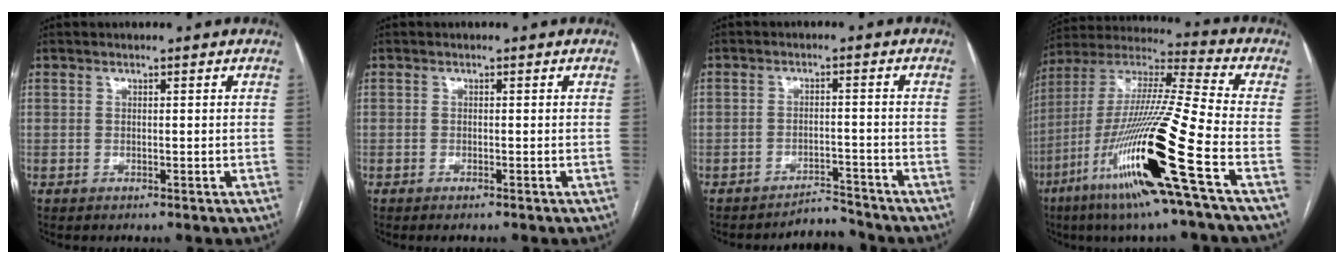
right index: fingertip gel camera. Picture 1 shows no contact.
{"total": 0.9, "force": [-0.7, 0.0, 0.5], "torque": [-0.011, -0.003, -0.010]}
{"total": 3.7, "force": [-3.6, 0.2, -0.6], "torque": [0.013, 0.003, -0.055]}
{"total": 23.7, "force": [-9.6, -0.5, 21.7], "torque": [-0.437, -0.042, -0.186]}